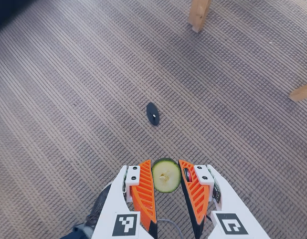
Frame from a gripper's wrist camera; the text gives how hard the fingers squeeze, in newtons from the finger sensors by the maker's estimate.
{"total": 8.7, "left": 8.6, "right": 8.7}